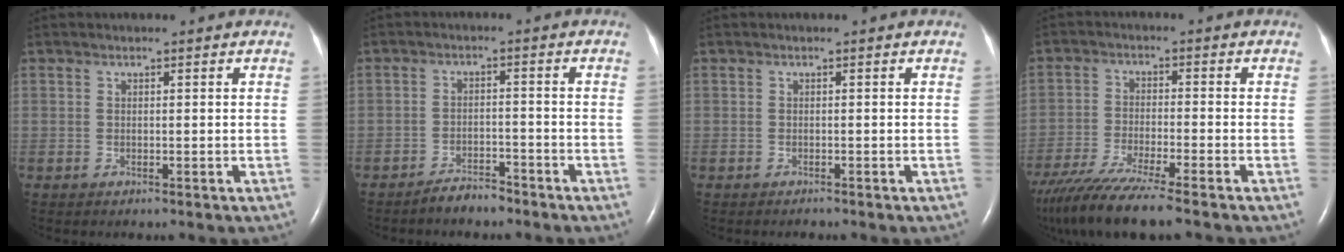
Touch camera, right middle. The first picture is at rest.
{"total": 3.4, "force": [-3.1, 0.8, 1.0], "torque": [-0.024, -0.003, -0.054]}
{"total": 0.5, "force": [-0.5, 0.0, 0.1], "torque": [-0.009, -0.002, -0.007]}
{"total": 12.8, "force": [-10.4, 0.0, 7.4], "torque": [-0.136, -0.039, -0.177]}